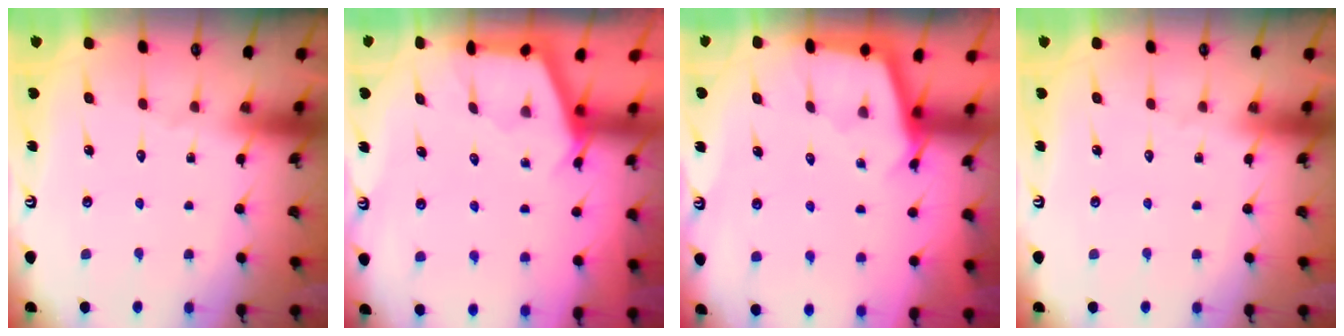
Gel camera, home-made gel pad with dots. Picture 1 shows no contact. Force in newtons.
{"total": 2.8, "press": 2.8, "slide": 0.3}
{"total": 2.8, "press": 2.7, "slide": 0.3}
{"total": 0.0}